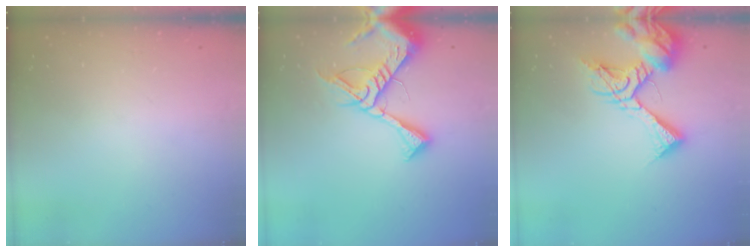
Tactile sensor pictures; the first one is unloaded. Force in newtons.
{"total": 13.8, "press": 13.8, "slide": 1.3}
{"total": 14.0, "press": 14.0, "slide": 1.5}